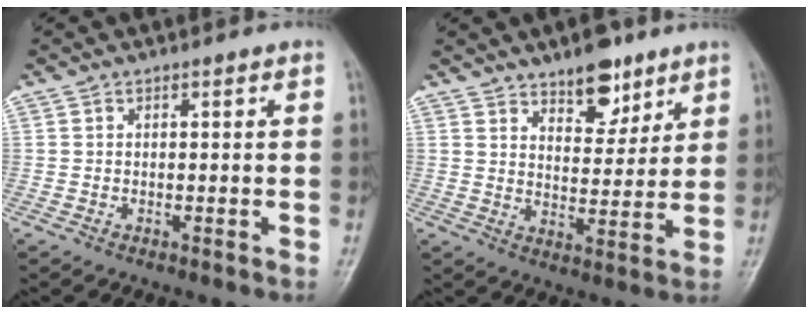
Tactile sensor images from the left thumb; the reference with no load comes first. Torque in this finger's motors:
{"motor_torque": [0.16, 0.18, -0.26, -0.31, 0.09]}